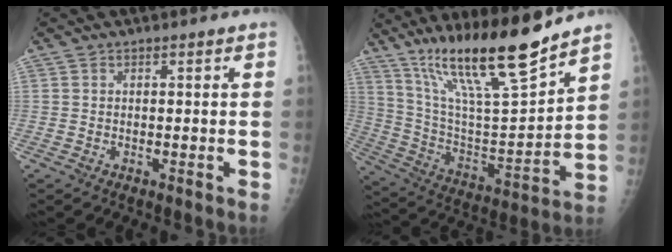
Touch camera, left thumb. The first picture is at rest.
{"total": 21.0, "force": [15.8, 2.4, 13.6], "torque": [-0.212, -0.077, 0.287]}